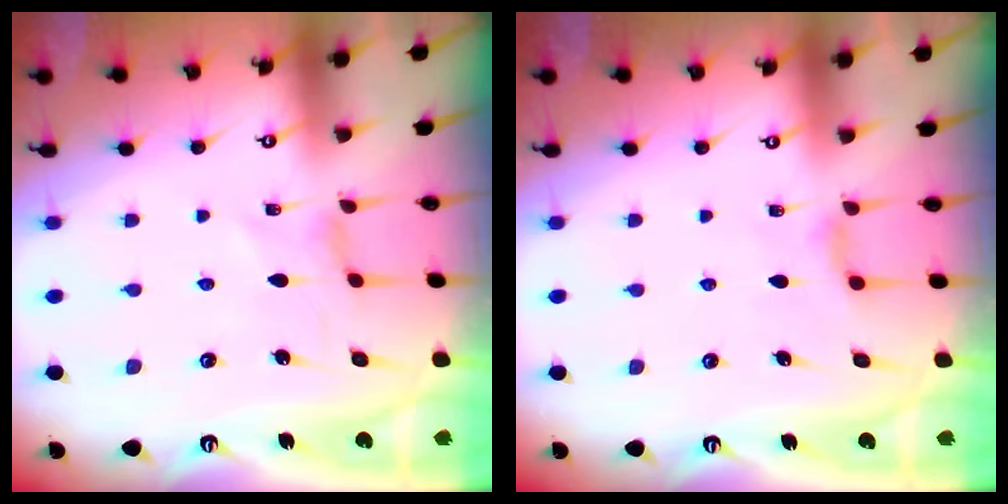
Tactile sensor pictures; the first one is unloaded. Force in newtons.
{"total": 4.4, "press": 4.4, "slide": 0.5}